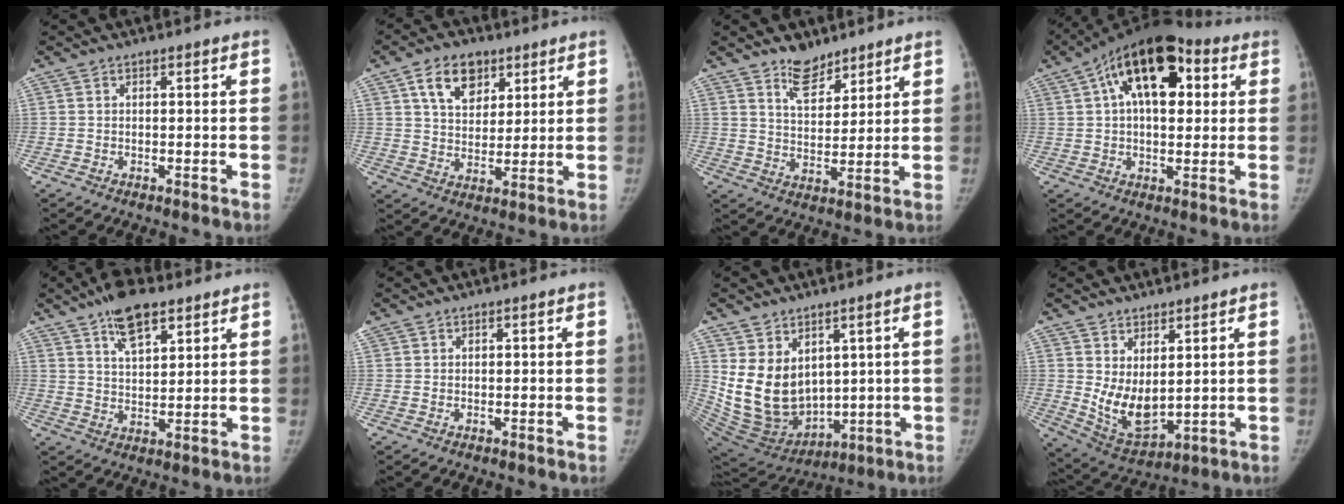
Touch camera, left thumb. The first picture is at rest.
{"total": 9.8, "force": [5.0, 6.5, 5.3], "torque": [-0.057, -0.023, 0.086]}
{"total": 7.1, "force": [5.5, 3.6, 2.8], "torque": [-0.017, -0.043, 0.096]}
{"total": 18.0, "force": [5.6, 9.7, 14.0], "torque": [-0.195, 0.018, 0.078]}
{"total": 9.7, "force": [6.1, 4.1, 6.2], "torque": [-0.083, -0.027, 0.105]}
{"total": 0.7, "force": [0.4, 0.5, -0.1], "torque": [0.006, 0.009, 0.009]}
{"total": 15.4, "force": [3.4, 11.4, 9.7], "torque": [-0.152, -0.028, 0.107]}
{"total": 9.4, "force": [2.6, 5.5, 7.1], "torque": [-0.102, -0.036, 0.070]}